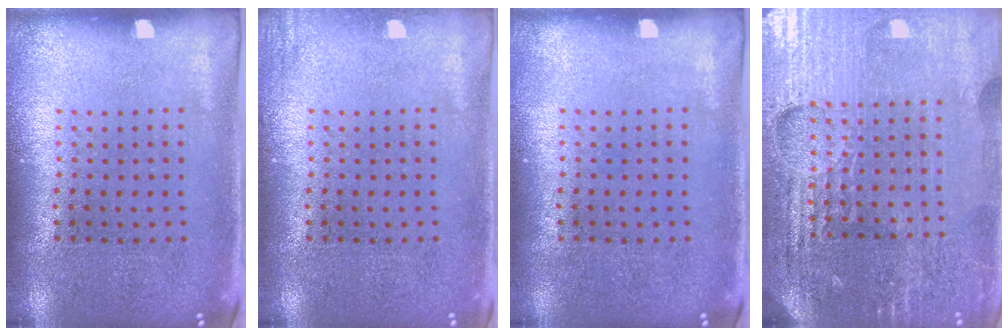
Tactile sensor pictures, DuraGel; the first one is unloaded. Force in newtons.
{"total": 0.9, "press": 0.9, "slide": 0.1}
{"total": 0.0}
{"total": 4.9, "press": 4.6, "slide": 1.8}